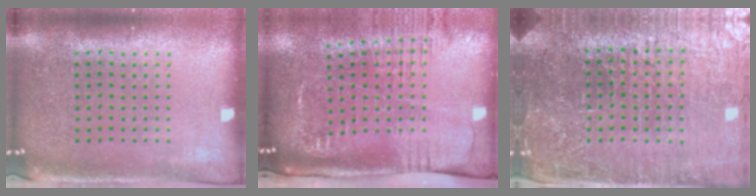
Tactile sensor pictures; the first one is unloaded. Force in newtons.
{"total": 2.8, "press": 2.1, "slide": 1.8}
{"total": 5.9, "press": 5.2, "slide": 2.6}